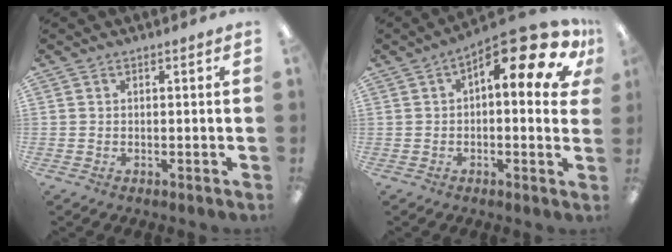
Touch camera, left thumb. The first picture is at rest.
{"total": 14.8, "force": [7.4, 5.2, 11.8], "torque": [-0.160, -0.052, 0.116]}